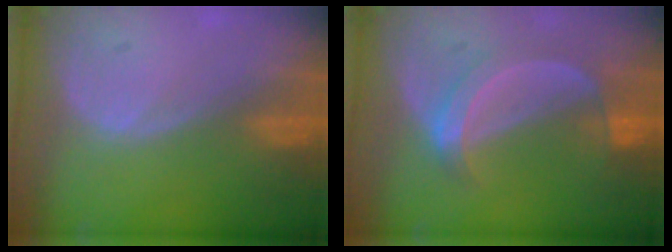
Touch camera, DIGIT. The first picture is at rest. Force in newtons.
{"total": 5.3, "press": 5.2, "slide": 1.2}